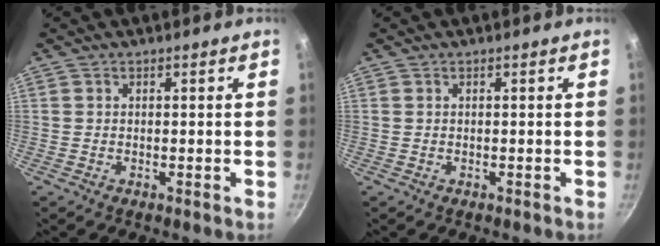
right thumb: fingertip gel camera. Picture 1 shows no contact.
{"total": 0.0}